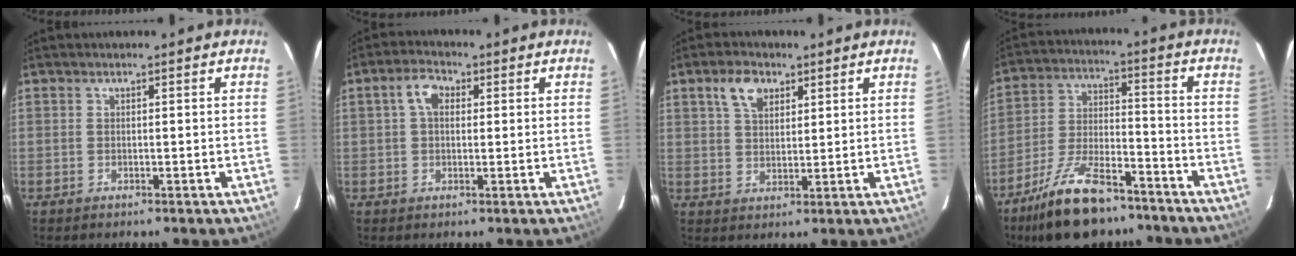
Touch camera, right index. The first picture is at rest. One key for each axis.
{"total": 4.2, "fx": 1.0, "fy": 2.8, "fz": 3.0, "tx": -0.057, "ty": 0.017, "tz": 0.017}
{"total": 5.7, "fx": 3.0, "fy": 3.4, "fz": 3.5, "tx": -0.062, "ty": 0.015, "tz": 0.055}
{"total": 17.1, "fx": -12.8, "fy": 6.4, "fz": 9.3, "tx": -0.187, "ty": -0.007, "tz": -0.217}